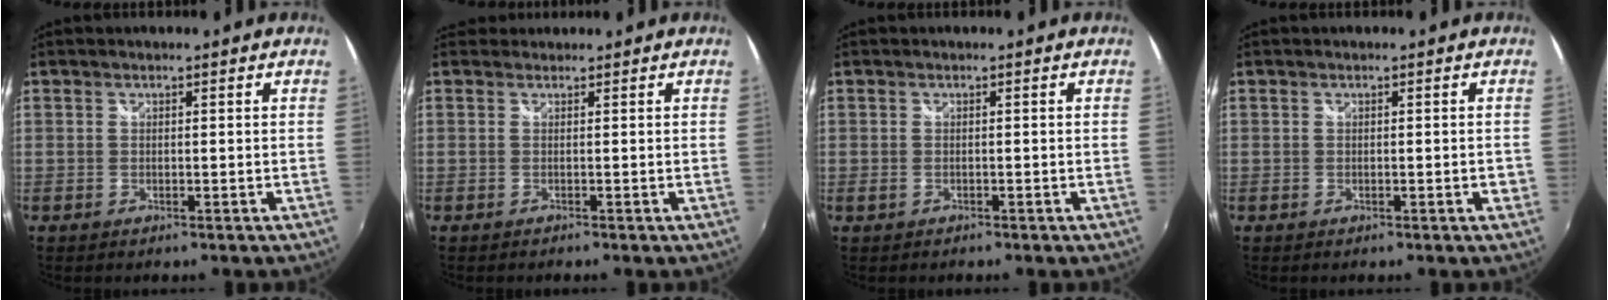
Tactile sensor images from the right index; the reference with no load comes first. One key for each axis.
{"total": 1.3, "fx": 0.6, "fy": 1.1, "fz": 0.3, "tx": -0.006, "ty": 0.001, "tz": 0.006}
{"total": 0.9, "fx": -0.5, "fy": 0.6, "fz": 0.4, "tx": -0.010, "ty": -0.004, "tz": -0.010}
{"total": 1.0, "fx": -0.3, "fy": 0.4, "fz": 0.9, "tx": -0.008, "ty": 0.004, "tz": -0.004}